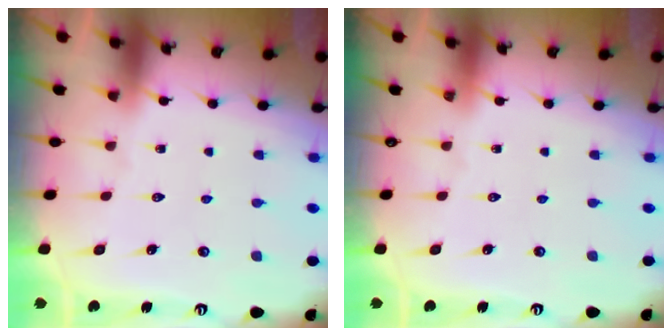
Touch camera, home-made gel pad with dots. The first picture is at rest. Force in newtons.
{"total": 0.0}